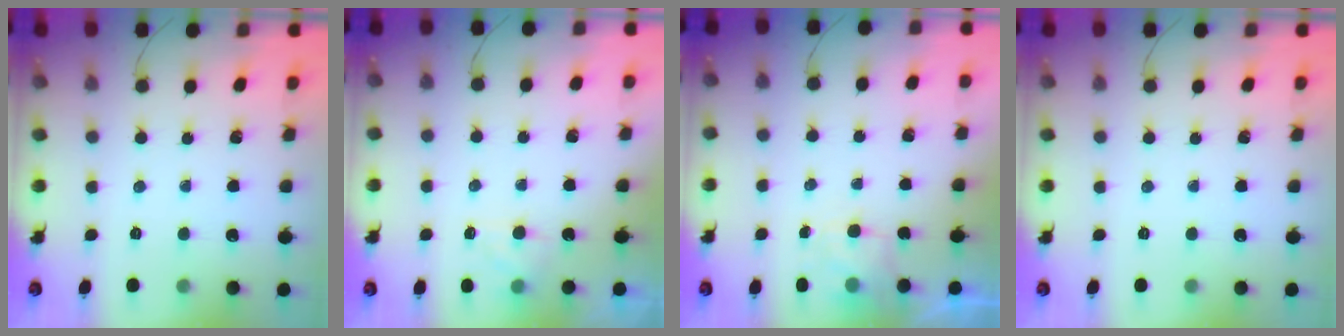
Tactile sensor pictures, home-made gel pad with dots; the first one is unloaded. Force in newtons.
{"total": 4.0, "press": 3.8, "slide": 1.1}
{"total": 2.5, "press": 2.1, "slide": 1.4}
{"total": 0.0}